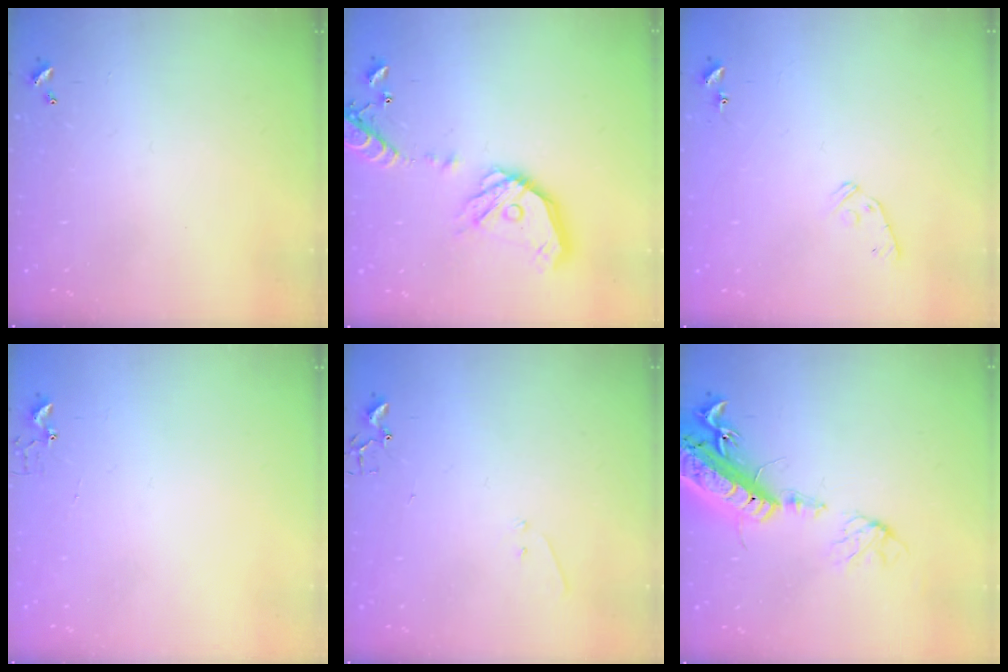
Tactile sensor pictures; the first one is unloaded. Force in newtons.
{"total": 18.1, "press": 17.8, "slide": 3.3}
{"total": 8.0, "press": 7.9, "slide": 0.7}
{"total": 2.7, "press": 2.7, "slide": 0.3}
{"total": 5.7, "press": 5.7, "slide": 0.7}
{"total": 20.3, "press": 19.8, "slide": 4.4}